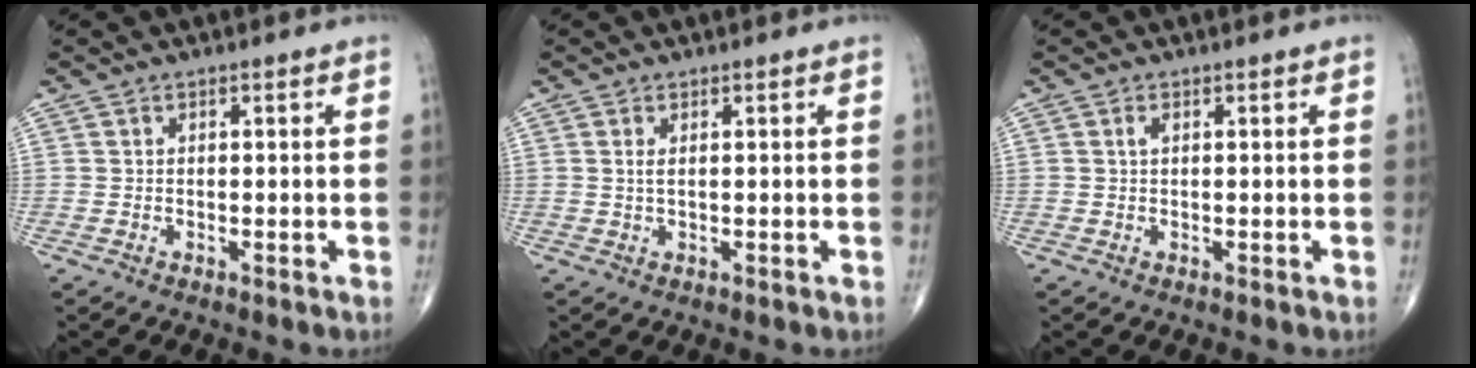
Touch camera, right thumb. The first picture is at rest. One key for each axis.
{"total": 1.2, "fx": 0.3, "fy": 0.4, "fz": 1.1, "tx": -0.028, "ty": 0.001, "tz": 0.009}
{"total": 0.8, "fx": 0.2, "fy": 0.4, "fz": 0.7, "tx": -0.016, "ty": 0.004, "tz": 0.004}